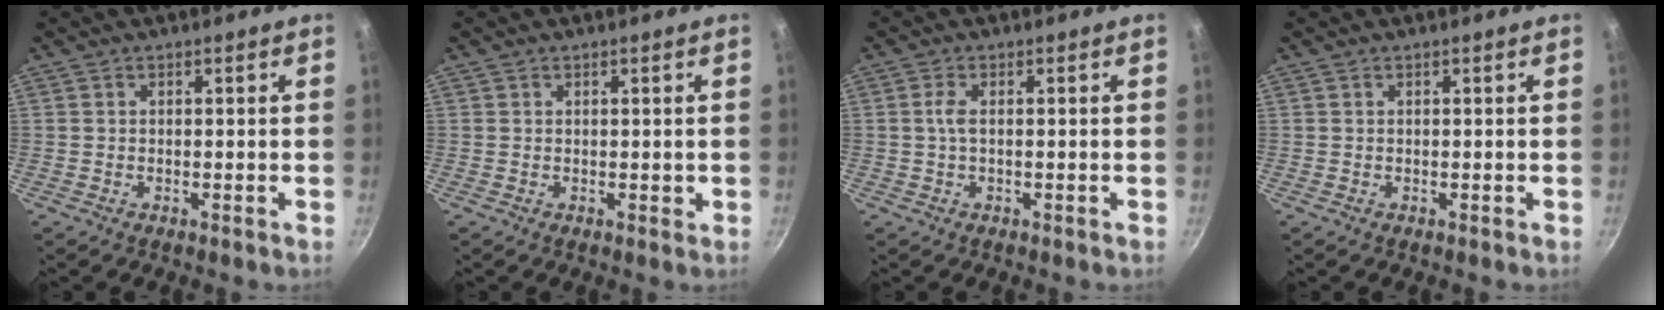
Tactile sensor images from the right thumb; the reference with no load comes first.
{"total": 0.8, "force": [0.1, 0.6, 0.5], "torque": [-0.001, 0.002, 0.001]}
{"total": 2.0, "force": [0.1, 0.7, 1.9], "torque": [-0.047, 0.004, 0.001]}
{"total": 0.0}